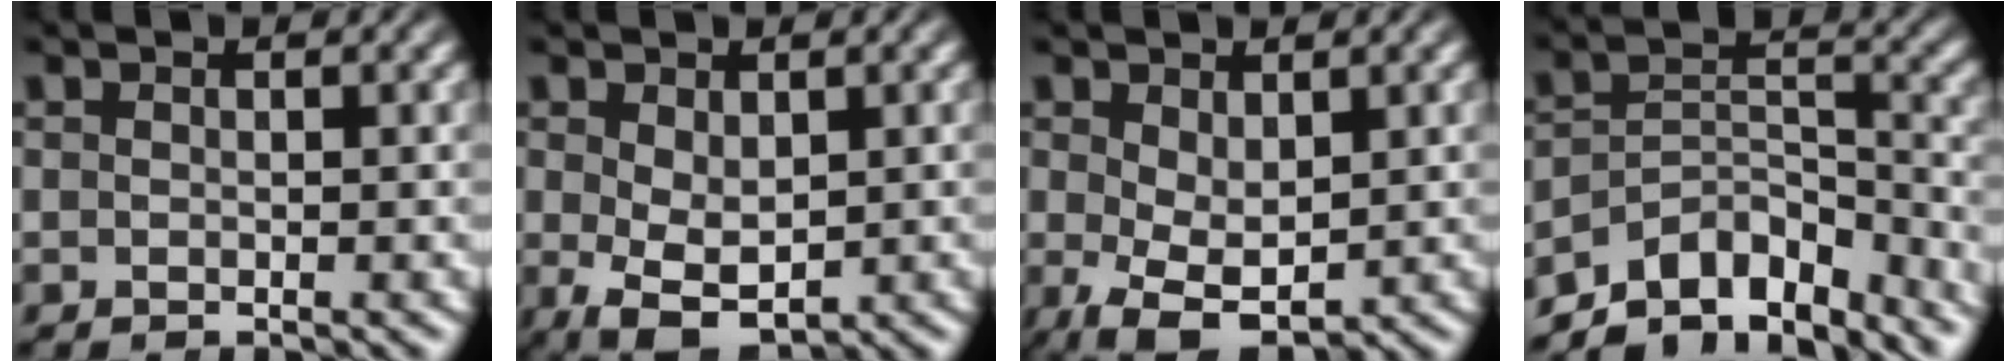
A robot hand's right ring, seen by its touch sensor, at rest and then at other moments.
{"total": 6.6, "force": [-3.5, 3.8, 4.2], "torque": [-0.091, -0.060, -0.023]}
{"total": 6.2, "force": [-3.2, 3.2, 4.2], "torque": [-0.083, -0.053, -0.023]}
{"total": 12.2, "force": [-8.5, 6.3, 6.0], "torque": [-0.091, -0.045, -0.123]}